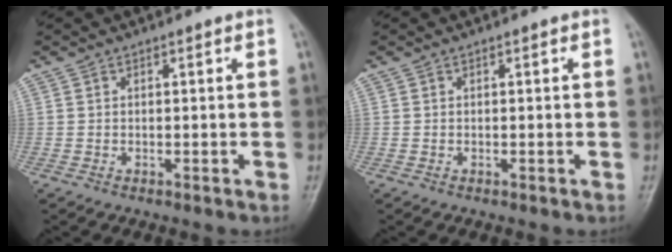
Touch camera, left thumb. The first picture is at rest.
{"total": 0.0}